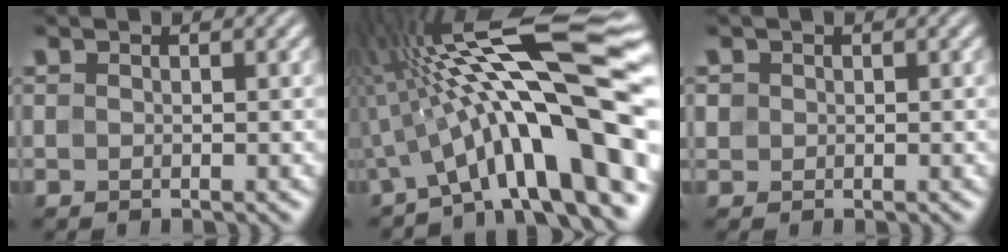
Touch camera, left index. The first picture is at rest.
{"total": 16.1, "force": [-1.0, 3.3, 15.8], "torque": [-0.221, 0.032, -0.017]}
{"total": 0.9, "force": [0.1, 0.9, 0.2], "torque": [-0.005, -0.002, 0.002]}